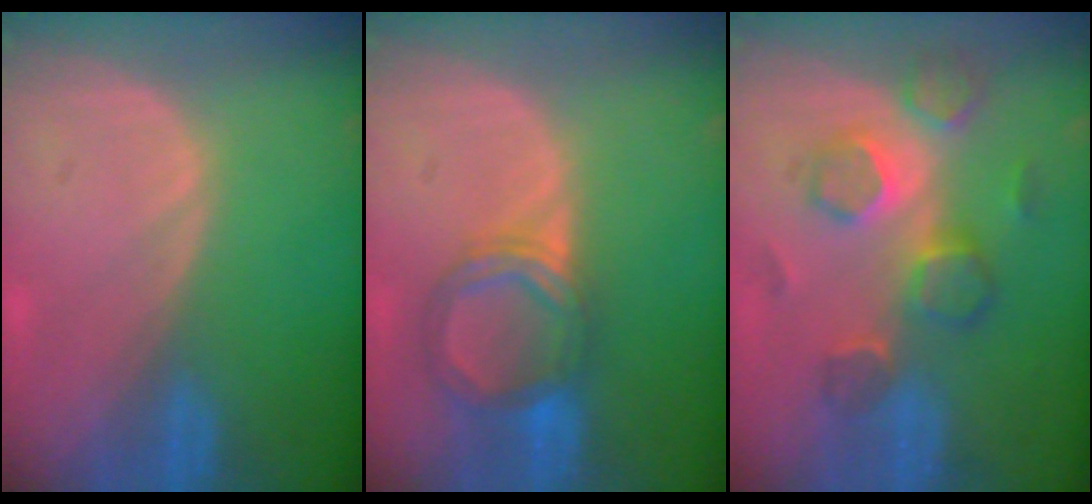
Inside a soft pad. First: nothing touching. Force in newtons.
{"total": 5.6, "press": 5.6, "slide": 0.4}
{"total": 8.5, "press": 7.6, "slide": 3.8}